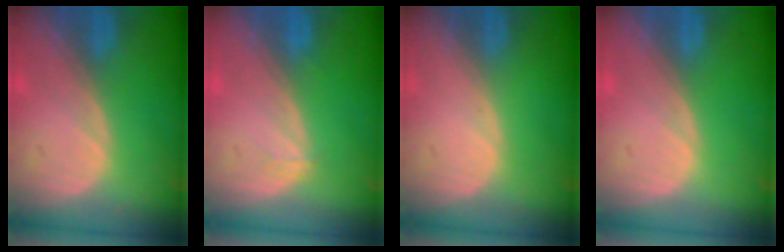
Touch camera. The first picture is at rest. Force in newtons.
{"total": 0.9, "press": 0.8, "slide": 0.2}
{"total": 0.0}
{"total": 0.0}